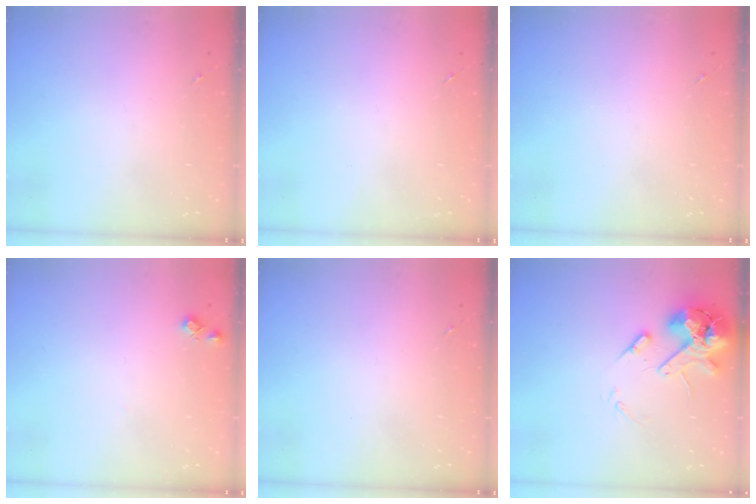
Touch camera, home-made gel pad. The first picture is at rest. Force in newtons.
{"total": 0.0}
{"total": 0.0}
{"total": 6.6, "press": 6.6, "slide": 0.6}
{"total": 0.0}
{"total": 14.0, "press": 13.8, "slide": 2.4}